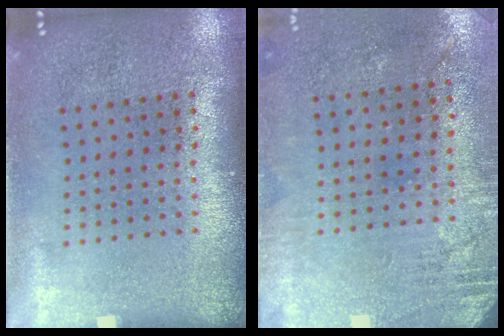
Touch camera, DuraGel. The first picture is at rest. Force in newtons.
{"total": 2.7, "press": 2.3, "slide": 1.4}